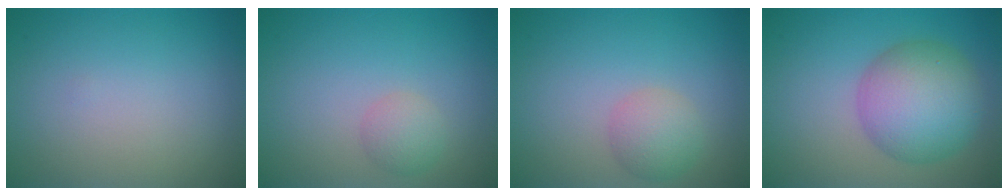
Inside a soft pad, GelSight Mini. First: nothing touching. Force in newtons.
{"total": 1.8, "press": 1.8, "slide": 0.1}
{"total": 2.6, "press": 2.6, "slide": 0.1}
{"total": 7.5, "press": 7.5, "slide": 0.0}